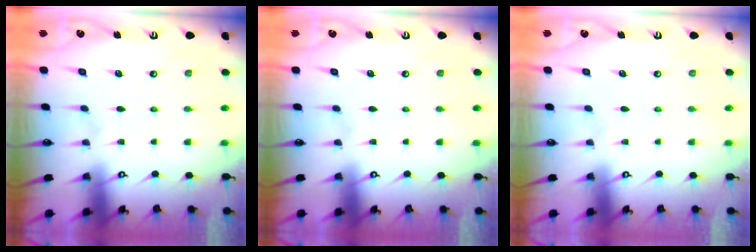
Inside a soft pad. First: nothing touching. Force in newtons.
{"total": 0.0}
{"total": 0.0}